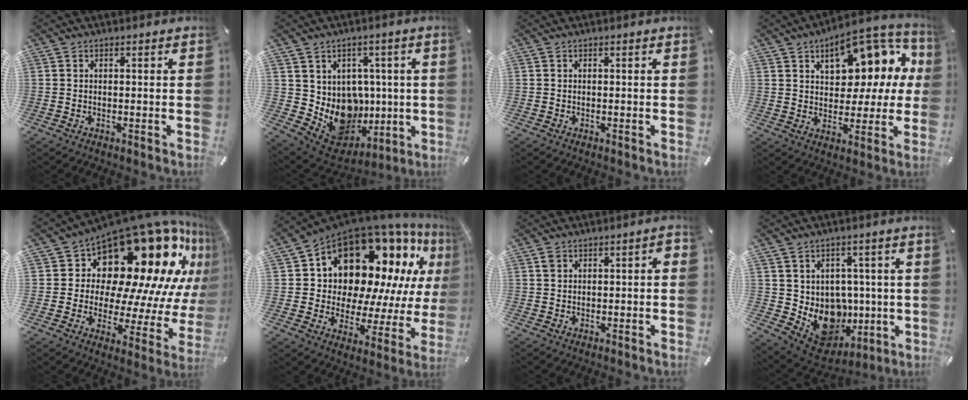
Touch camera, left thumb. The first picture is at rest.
{"total": 12.4, "force": [0.8, 11.6, 4.4], "torque": [-0.086, -0.036, 0.047]}
{"total": 0.0}
{"total": 16.1, "force": [7.8, 9.5, 10.4], "torque": [-0.127, -0.055, 0.132]}
{"total": 21.7, "force": [14.3, 11.3, 11.8], "torque": [-0.159, -0.141, 0.247]}
{"total": 18.0, "force": [10.8, 11.1, 9.3], "torque": [-0.142, -0.099, 0.191]}
{"total": 1.9, "force": [-0.4, 1.5, 1.1], "torque": [-0.013, 0.005, -0.010]}
{"total": 11.4, "force": [-0.6, 10.5, 4.6], "torque": [-0.079, -0.027, 0.009]}